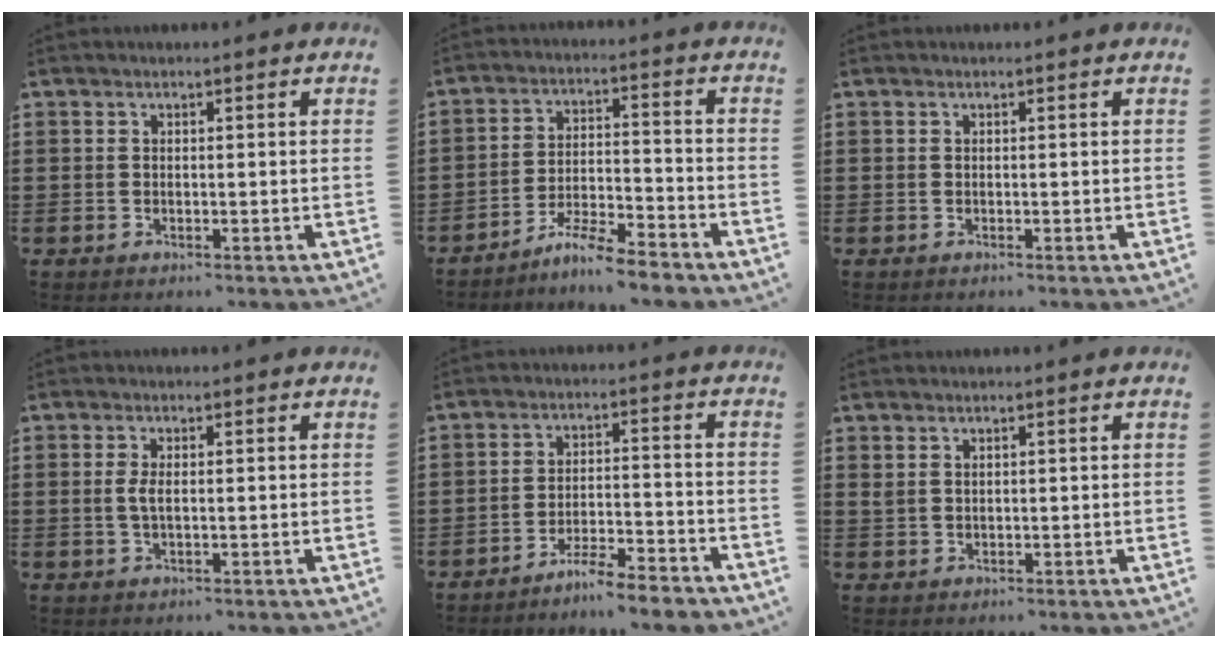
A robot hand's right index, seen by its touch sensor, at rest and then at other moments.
{"total": 6.1, "force": [-5.6, 0.1, 2.4], "torque": [-0.054, -0.002, -0.108]}
{"total": 0.0}
{"total": 2.0, "force": [0.1, 0.6, 1.9], "torque": [-0.045, -0.002, -0.002]}
{"total": 5.2, "force": [-4.9, 0.0, 1.7], "torque": [-0.037, -0.003, -0.096]}
{"total": 1.2, "force": [0.9, 0.7, 0.2], "torque": [-0.006, 0.003, 0.019]}